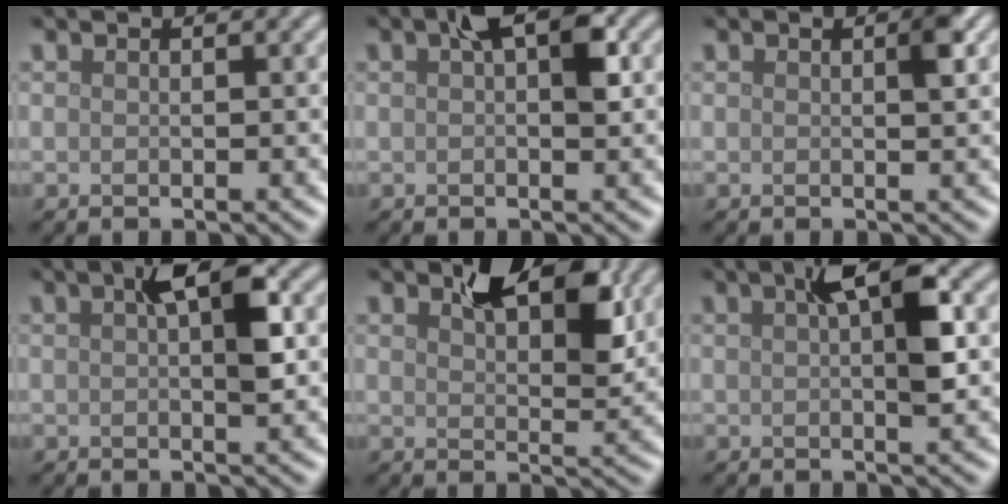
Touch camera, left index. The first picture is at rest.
{"total": 3.5, "force": [1.1, 1.4, 3.0], "torque": [-0.039, 0.012, 0.014]}
{"total": 1.6, "force": [0.5, 0.4, 1.5], "torque": [-0.020, 0.000, 0.008]}
{"total": 4.1, "force": [1.0, 1.1, 3.8], "torque": [-0.062, 0.012, 0.011]}
{"total": 5.9, "force": [3.1, 2.8, 4.1], "torque": [-0.063, -0.003, 0.045]}
{"total": 4.6, "force": [1.1, 1.0, 4.4], "torque": [-0.071, 0.012, 0.013]}